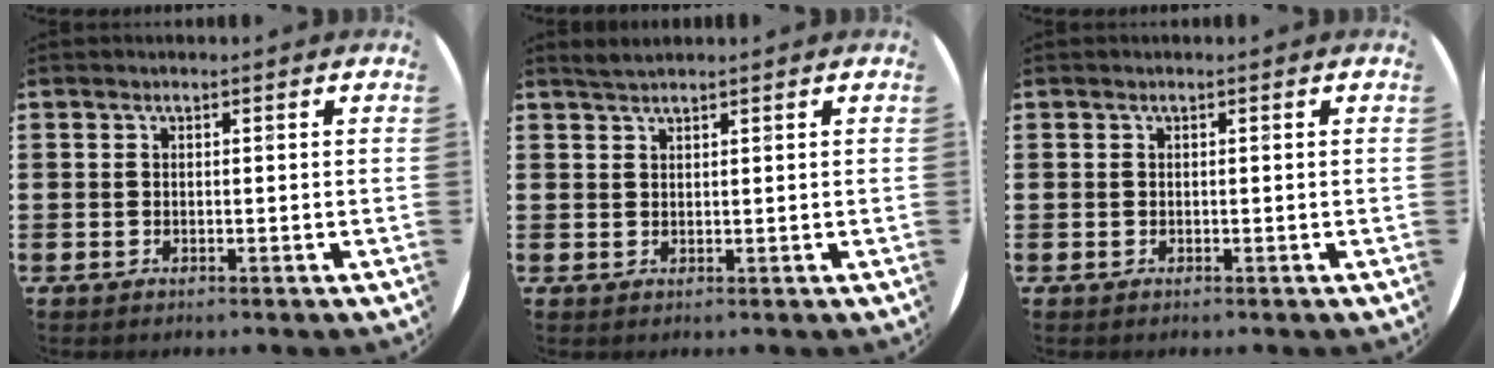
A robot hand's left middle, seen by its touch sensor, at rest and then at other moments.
{"total": 1.4, "force": [1.3, 0.0, 0.3], "torque": [-0.006, 0.002, 0.025]}
{"total": 0.0}